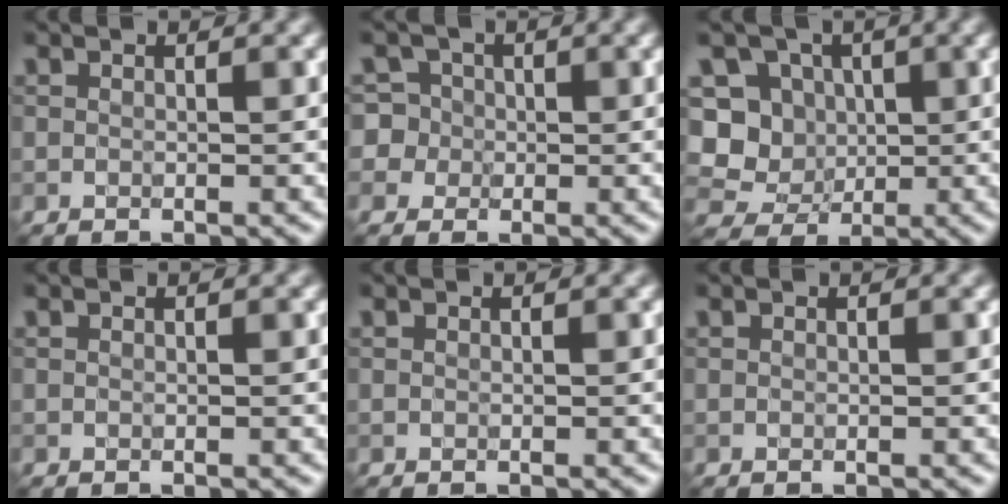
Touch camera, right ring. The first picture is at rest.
{"total": 5.7, "force": [0.7, 5.4, 1.6], "torque": [-0.021, 0.040, -0.013]}
{"total": 7.9, "force": [0.4, 7.4, 2.9], "torque": [-0.052, 0.027, -0.026]}
{"total": 0.0}
{"total": 0.0}
{"total": 0.0}